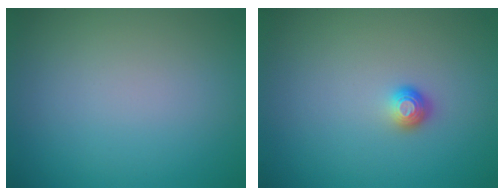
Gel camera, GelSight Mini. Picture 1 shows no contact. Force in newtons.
{"total": 1.2, "press": 1.0, "slide": 0.6}